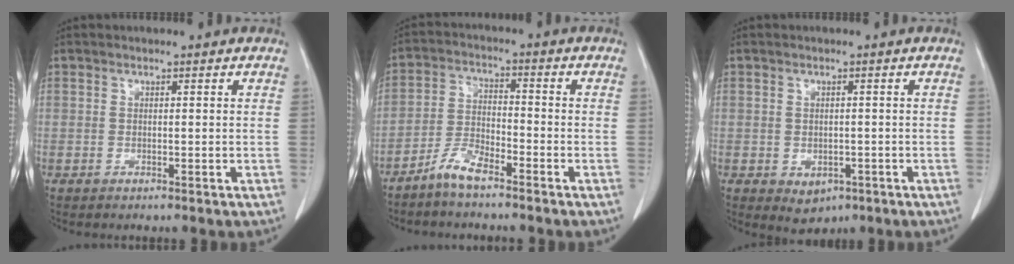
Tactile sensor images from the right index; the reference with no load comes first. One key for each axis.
{"total": 5.4, "fx": -4.3, "fy": 1.1, "fz": 3.0, "tx": -0.067, "ty": -0.004, "tz": -0.088}
{"total": 3.3, "fx": -1.3, "fy": 2.4, "fz": 1.8, "tx": -0.021, "ty": -0.001, "tz": -0.003}